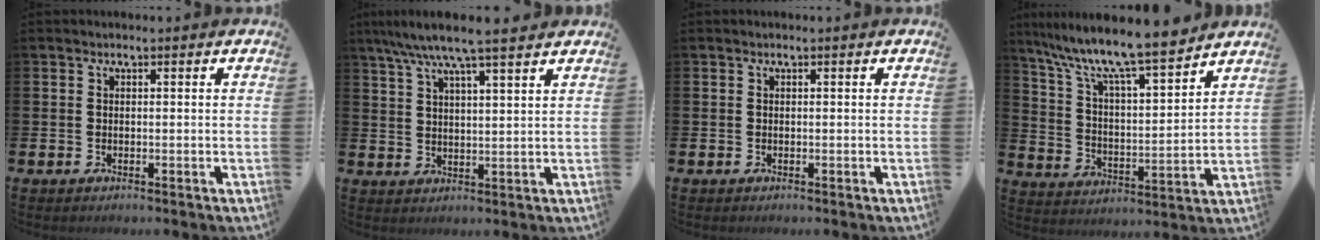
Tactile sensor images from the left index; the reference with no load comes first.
{"total": 7.4, "force": [6.4, 0.4, 3.6], "torque": [-0.086, -0.023, 0.114]}
{"total": 0.0}
{"total": 11.0, "force": [9.7, 1.0, 5.2], "torque": [-0.134, -0.065, 0.161]}